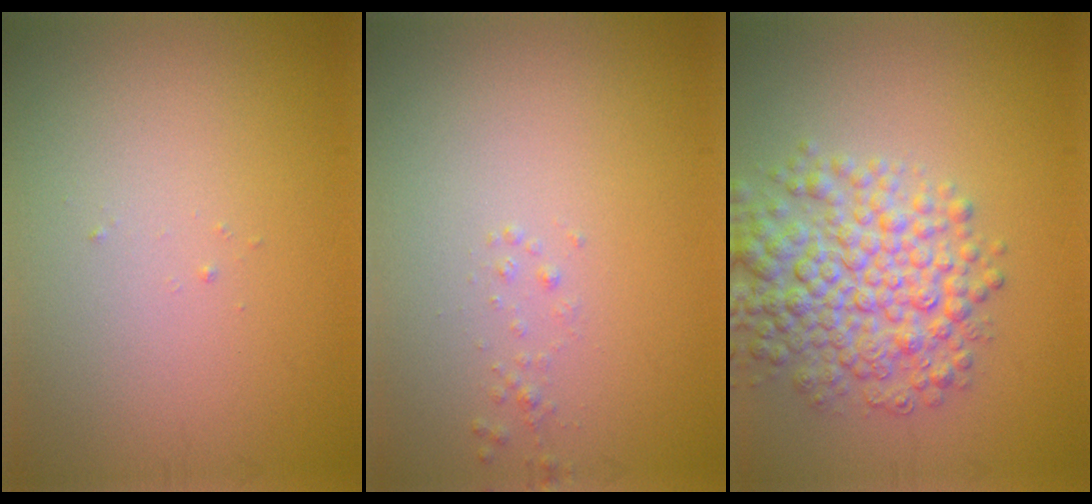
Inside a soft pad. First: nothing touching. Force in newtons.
{"total": 0.7, "press": 0.6, "slide": 0.1}
{"total": 6.8, "press": 6.8, "slide": 0.1}